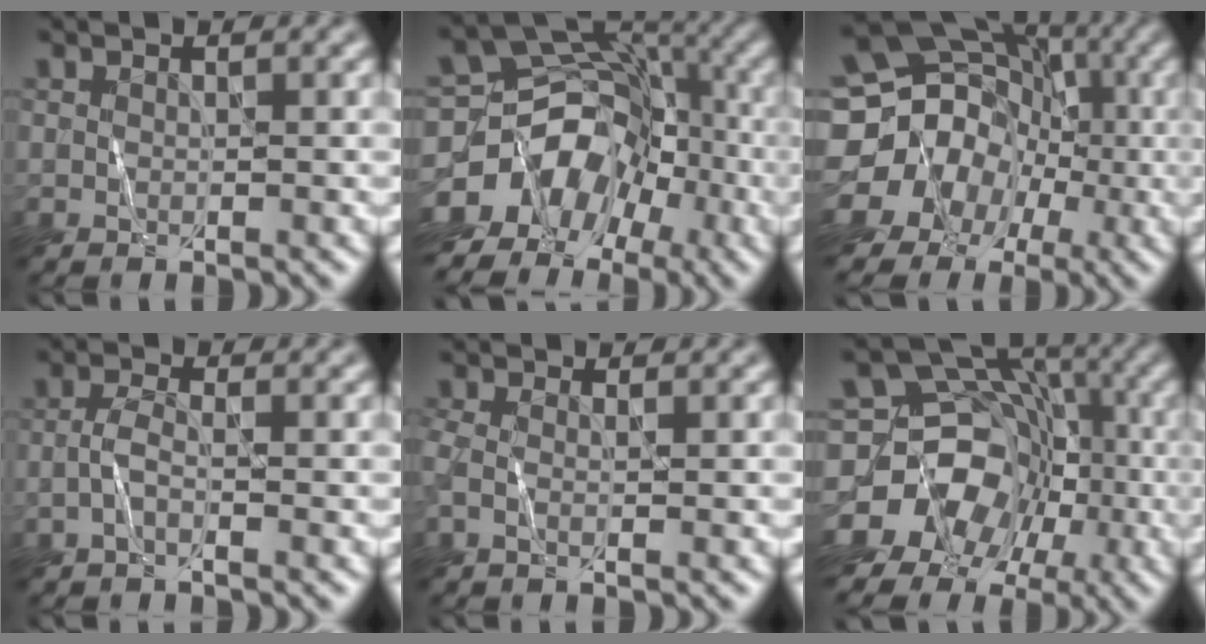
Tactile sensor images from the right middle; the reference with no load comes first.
{"total": 9.7, "force": [-5.7, 7.1, 3.3], "torque": [-0.054, 0.009, -0.101]}
{"total": 15.9, "force": [-3.7, 14.8, 4.3], "torque": [-0.110, 0.009, -0.095]}
{"total": 1.3, "force": [-0.8, -0.2, 1.0], "torque": [-0.029, 0.002, -0.020]}
{"total": 0.9, "force": [-0.2, 0.0, 0.8], "torque": [-0.032, -0.002, -0.009]}
{"total": 12.5, "force": [-6.1, 10.3, 3.5], "torque": [-0.050, -0.014, -0.118]}